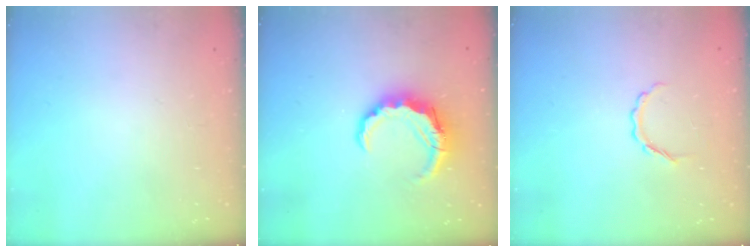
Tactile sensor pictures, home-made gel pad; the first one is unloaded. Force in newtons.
{"total": 8.2, "press": 8.1, "slide": 0.9}
{"total": 3.8, "press": 3.7, "slide": 0.8}